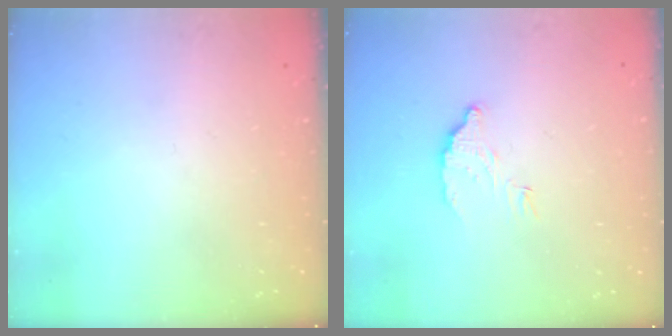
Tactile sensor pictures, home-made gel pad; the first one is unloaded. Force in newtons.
{"total": 5.8, "press": 5.8, "slide": 0.3}